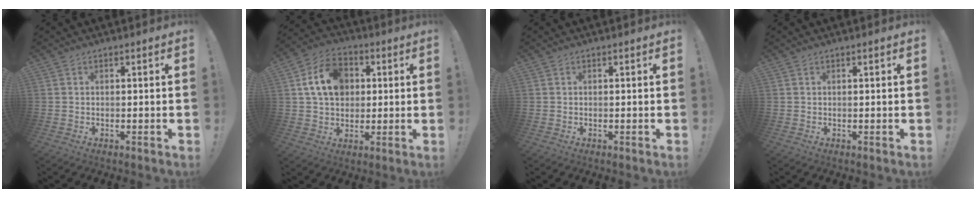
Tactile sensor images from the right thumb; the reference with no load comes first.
{"total": 13.9, "force": [3.3, 10.5, 8.4], "torque": [-0.136, 0.005, 0.068]}
{"total": 0.0}
{"total": 0.6, "force": [0.4, -0.1, 0.4], "torque": [0.000, -0.002, 0.005]}